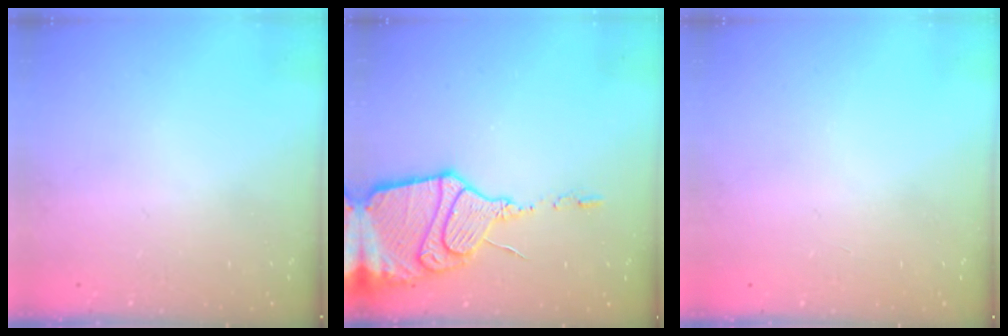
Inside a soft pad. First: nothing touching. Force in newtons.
{"total": 19.2, "press": 19.1, "slide": 1.6}
{"total": 1.0, "press": 0.0, "slide": 1.0}